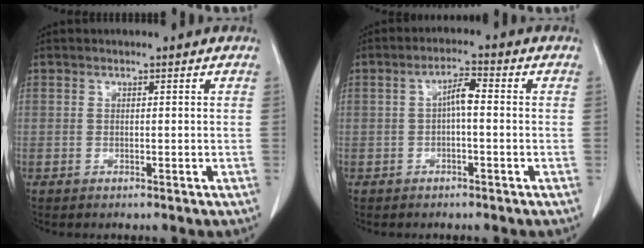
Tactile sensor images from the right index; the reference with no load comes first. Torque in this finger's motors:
{"motor_torque": [0.43, -0.21, 0.28, 0.07]}